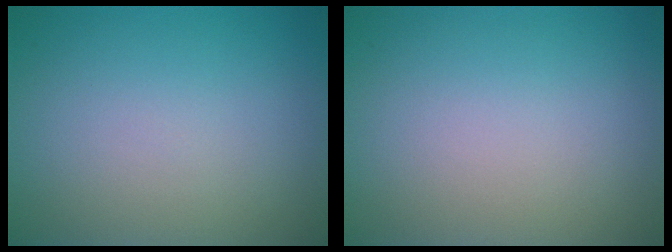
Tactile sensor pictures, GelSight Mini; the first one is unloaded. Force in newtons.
{"total": 0.0}